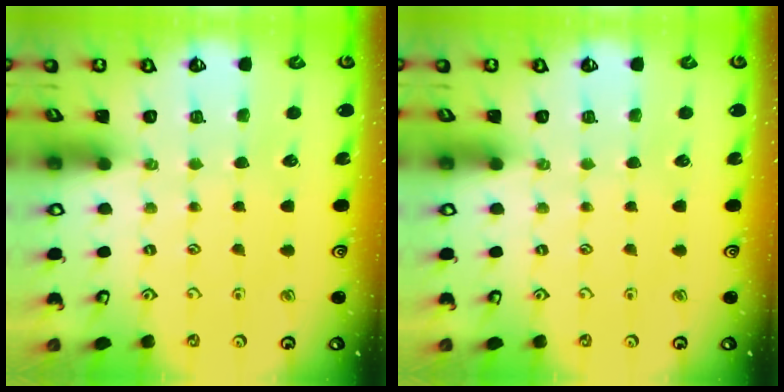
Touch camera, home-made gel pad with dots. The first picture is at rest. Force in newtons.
{"total": 0.0}